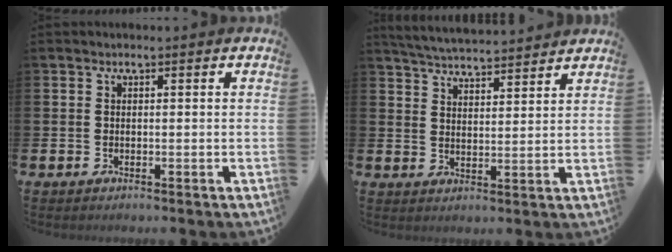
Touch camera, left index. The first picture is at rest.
{"total": 5.0, "force": [5.0, 0.1, 0.3], "torque": [-0.027, -0.031, 0.089]}